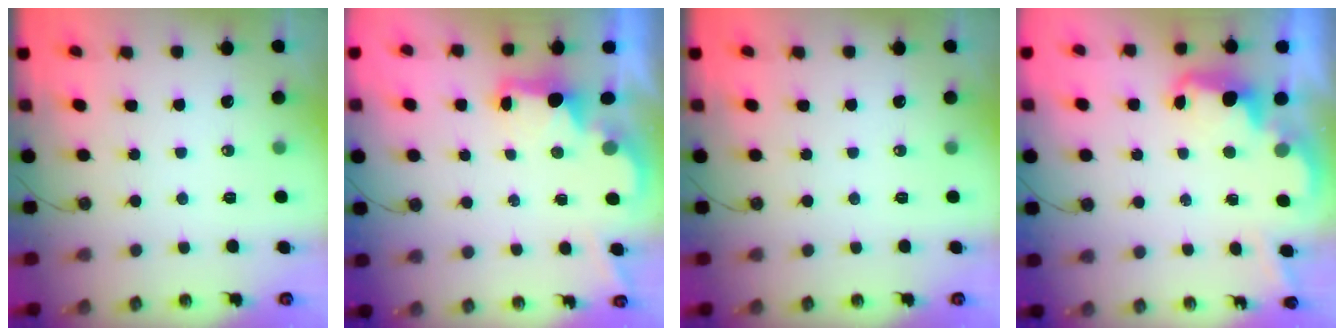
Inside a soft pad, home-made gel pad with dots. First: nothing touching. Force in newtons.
{"total": 2.2, "press": 2.1, "slide": 0.8}
{"total": 0.0}
{"total": 2.5, "press": 2.4, "slide": 0.6}